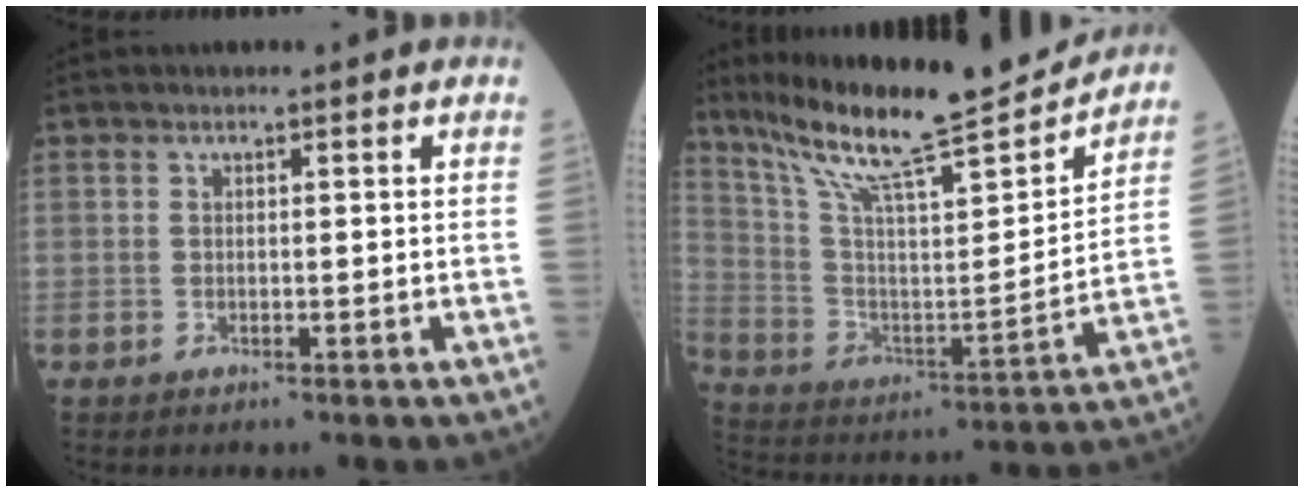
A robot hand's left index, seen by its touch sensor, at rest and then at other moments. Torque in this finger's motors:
{"motor_torque": [1.04, -1.10, 0.36, 0.14]}